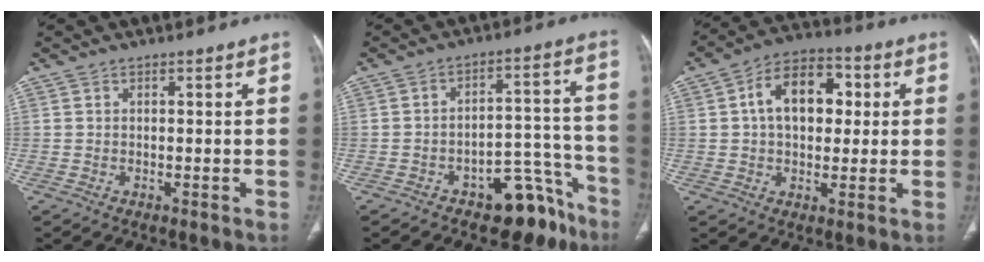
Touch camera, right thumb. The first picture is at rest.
{"total": 10.9, "force": [-7.7, 5.7, 5.2], "torque": [-0.022, 0.095, -0.107]}
{"total": 12.9, "force": [2.2, 8.5, 9.5], "torque": [-0.120, 0.015, 0.026]}